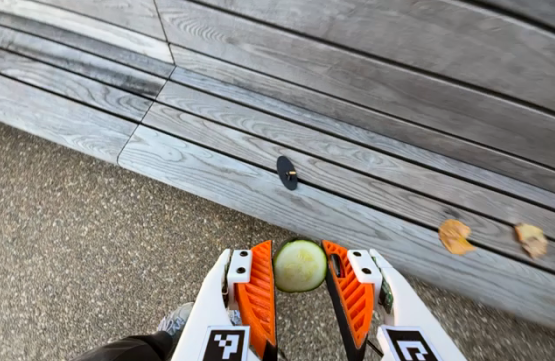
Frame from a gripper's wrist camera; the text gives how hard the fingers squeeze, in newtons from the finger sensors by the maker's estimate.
{"total": 7.3, "left": 7.4, "right": 7.3}